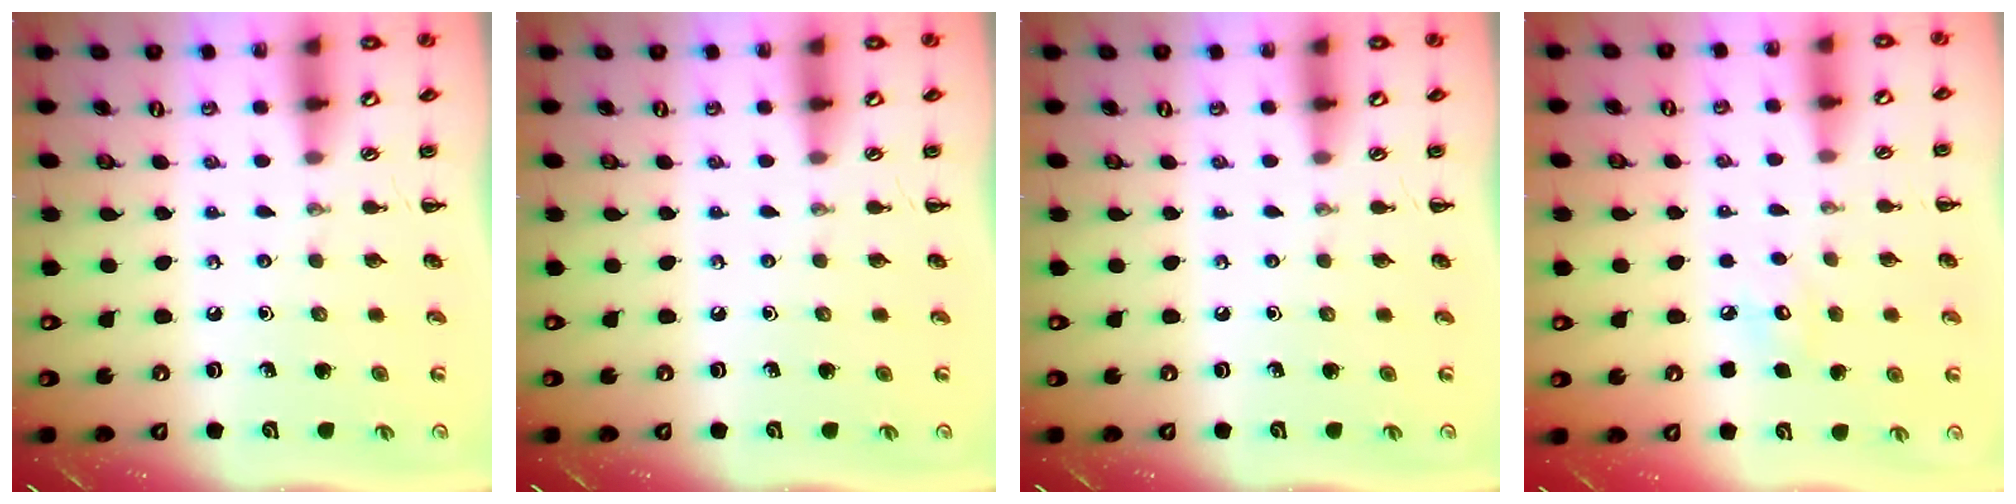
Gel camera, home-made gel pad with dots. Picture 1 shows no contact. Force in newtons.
{"total": 0.0}
{"total": 0.0}
{"total": 4.8, "press": 4.7, "slide": 1.3}